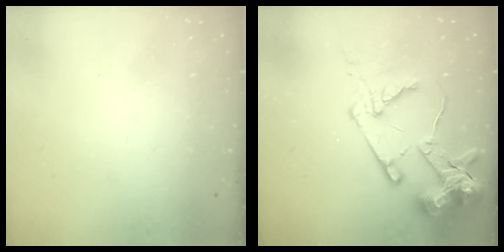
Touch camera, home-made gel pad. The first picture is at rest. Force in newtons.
{"total": 14.5, "press": 14.3, "slide": 1.9}